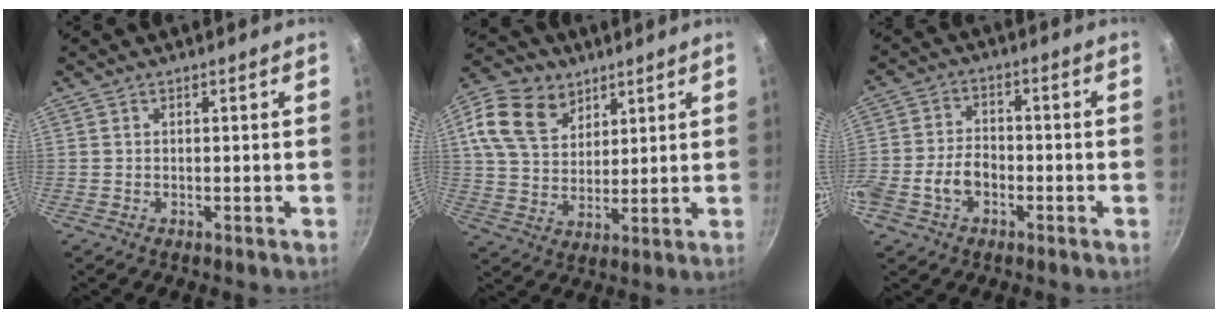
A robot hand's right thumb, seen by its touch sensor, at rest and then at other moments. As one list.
[{"total": 15.1, "force": [7.4, 10.6, 7.8], "torque": [-0.127, -0.018, 0.132]}, {"total": 7.6, "force": [-2.9, 5.2, 4.8], "torque": [-0.081, 0.032, -0.059]}]